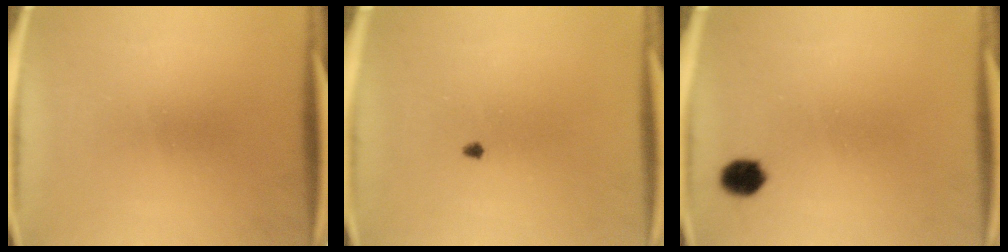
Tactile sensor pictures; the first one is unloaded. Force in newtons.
{"total": 0.7}
{"total": 3.8}